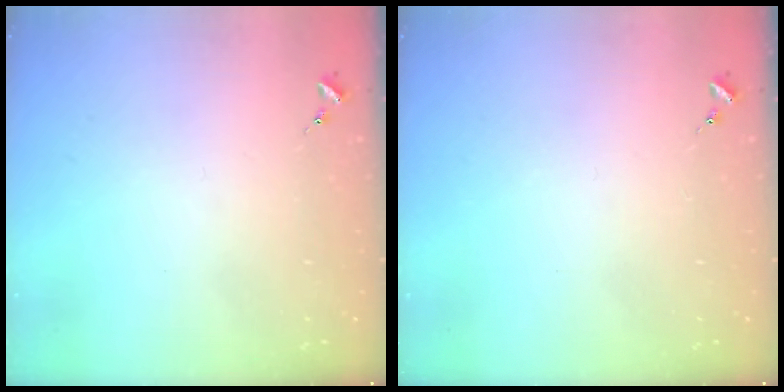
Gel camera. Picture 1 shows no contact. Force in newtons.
{"total": 0.0}